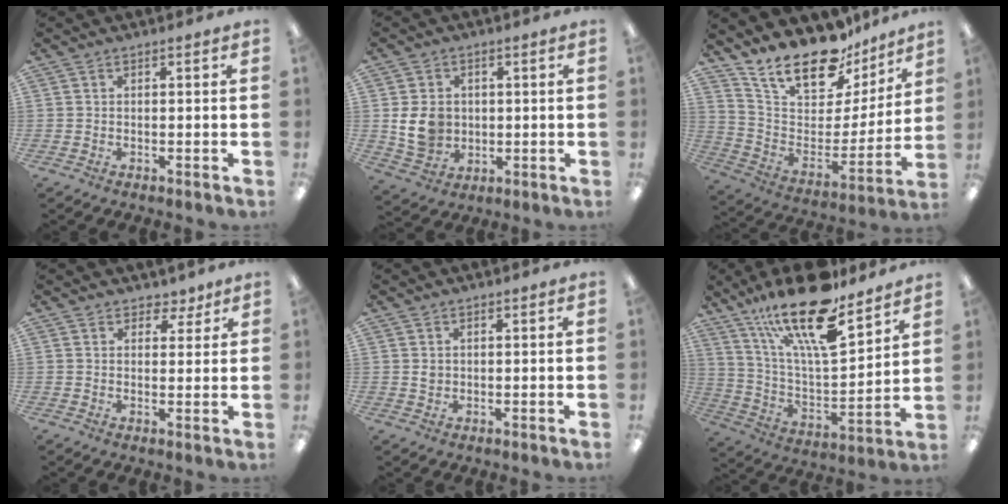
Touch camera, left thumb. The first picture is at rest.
{"total": 8.7, "force": [0.5, 7.4, 4.5], "torque": [-0.088, 0.009, 0.011]}
{"total": 21.0, "force": [17.0, 8.4, 9.1], "torque": [-0.170, -0.121, 0.303]}
{"total": 3.9, "force": [2.8, 2.7, 0.5], "torque": [0.005, -0.013, 0.048]}
{"total": 1.6, "force": [0.6, 1.4, 0.5], "torque": [-0.004, 0.000, 0.008]}
{"total": 24.0, "force": [16.9, 7.3, 15.4], "torque": [-0.279, -0.105, 0.287]}